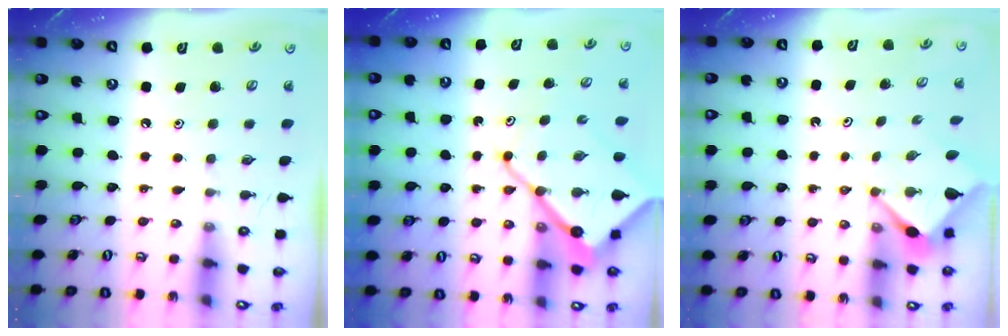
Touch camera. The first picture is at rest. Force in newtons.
{"total": 14.0, "press": 14.0, "slide": 1.3}
{"total": 3.0, "press": 3.0, "slide": 0.3}